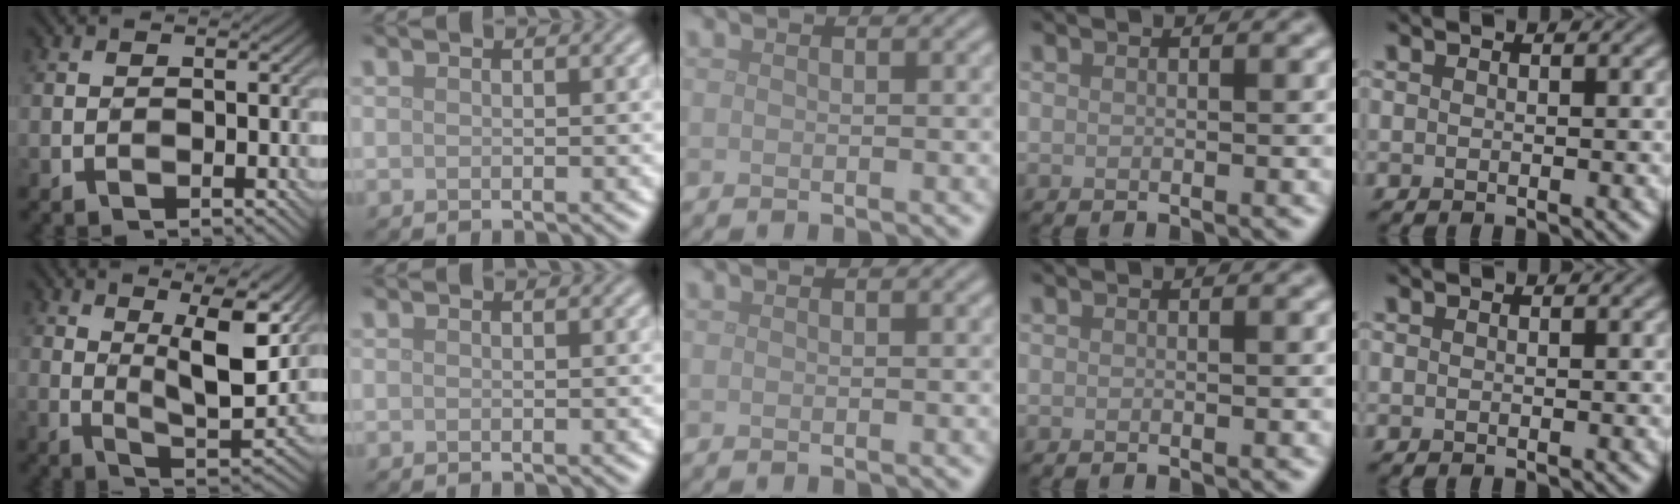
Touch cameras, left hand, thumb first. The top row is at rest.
{"thumb": {"total": 11.3, "force": [5.3, 3.2, 9.4], "torque": [-0.164, -0.003, 0.090]}}